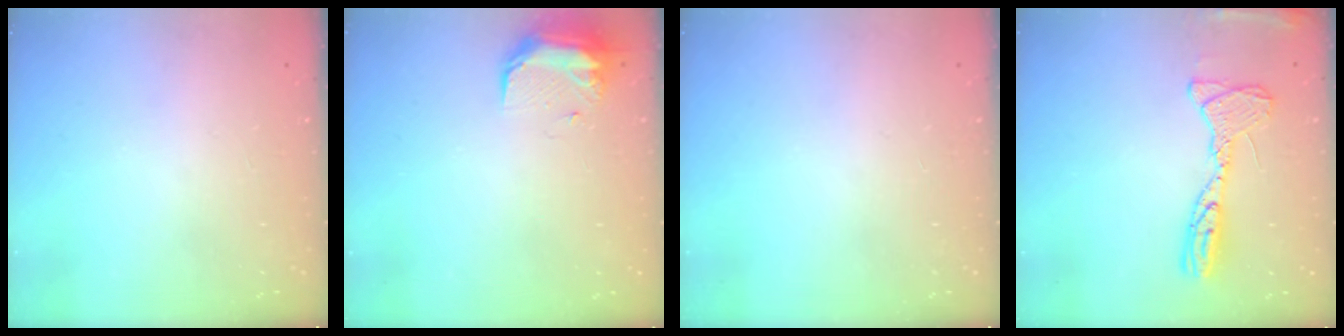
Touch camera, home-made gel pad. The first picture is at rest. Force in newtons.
{"total": 11.4, "press": 9.6, "slide": 6.1}
{"total": 0.0}
{"total": 13.8, "press": 13.7, "slide": 1.3}